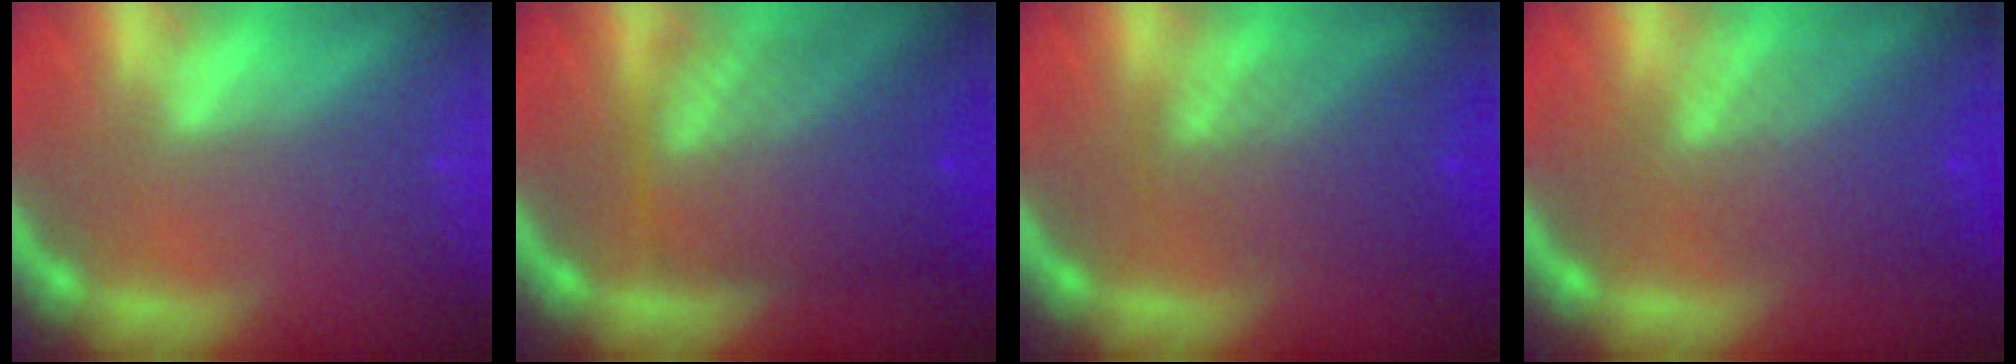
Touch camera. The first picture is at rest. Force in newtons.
{"total": 9.1}
{"total": 5.1}
{"total": 6.1}